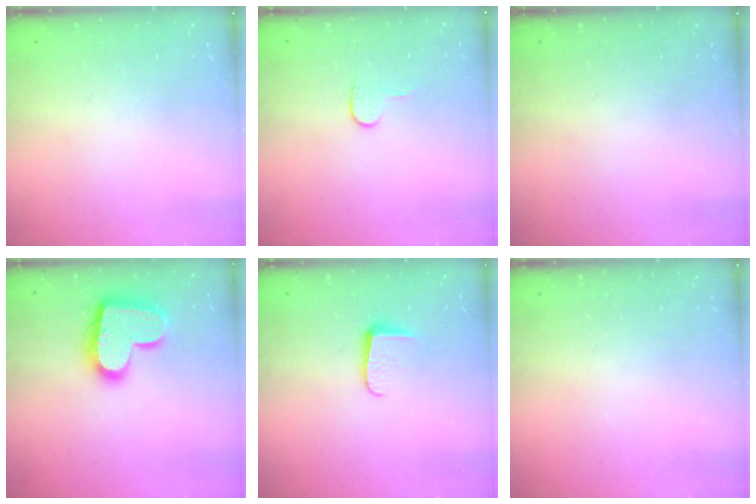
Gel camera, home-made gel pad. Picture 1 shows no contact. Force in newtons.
{"total": 3.6, "press": 3.6, "slide": 0.3}
{"total": 0.0}
{"total": 17.8, "press": 17.8, "slide": 1.2}
{"total": 5.4, "press": 5.4, "slide": 0.7}
{"total": 0.0}